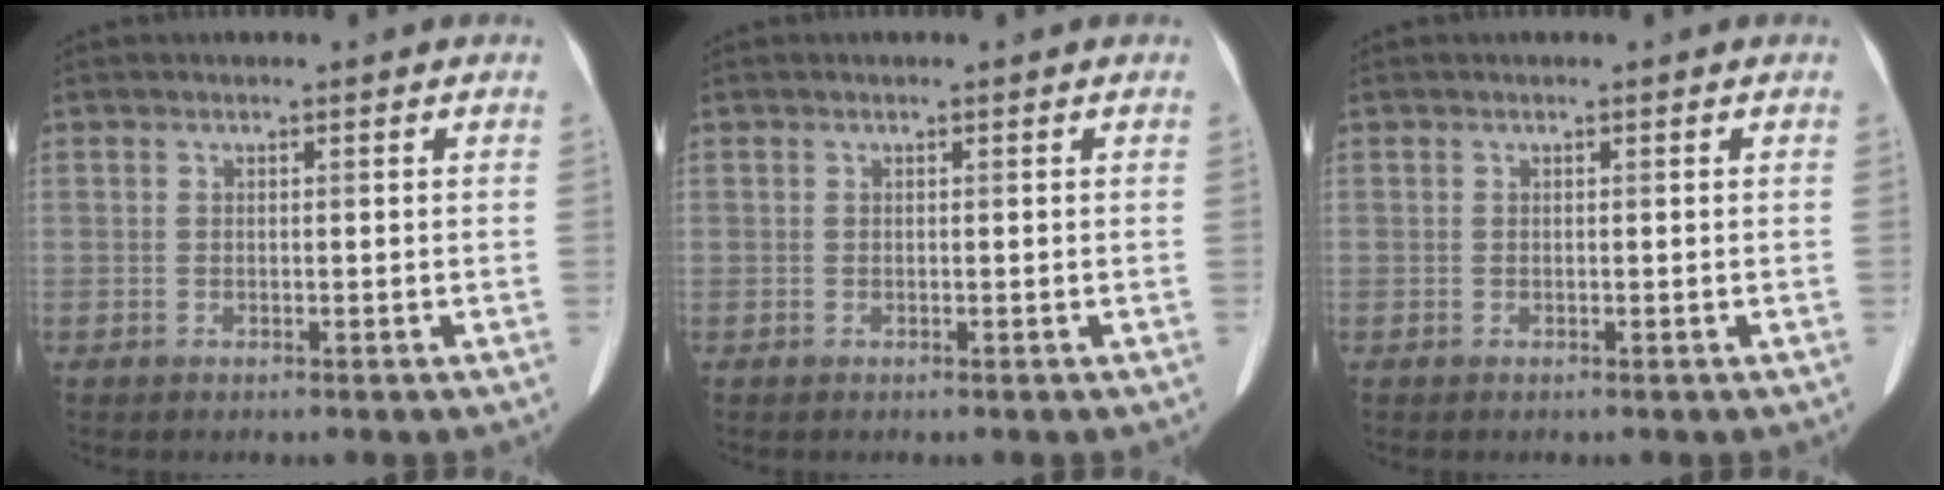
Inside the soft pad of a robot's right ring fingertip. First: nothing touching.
{"total": 0.0}
{"total": 0.0}